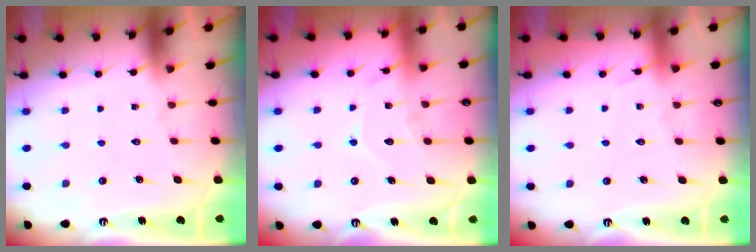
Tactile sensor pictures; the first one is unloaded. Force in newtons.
{"total": 10.8, "press": 10.8, "slide": 0.9}
{"total": 3.9, "press": 3.8, "slide": 0.6}